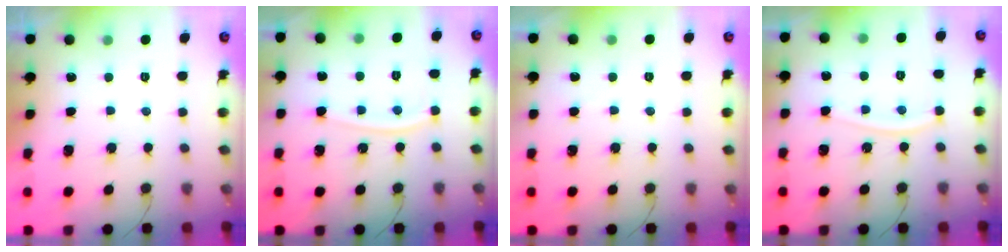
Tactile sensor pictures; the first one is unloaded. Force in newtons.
{"total": 7.2, "press": 7.1, "slide": 1.0}
{"total": 1.9, "press": 1.9, "slide": 0.2}
{"total": 8.2, "press": 8.1, "slide": 1.1}